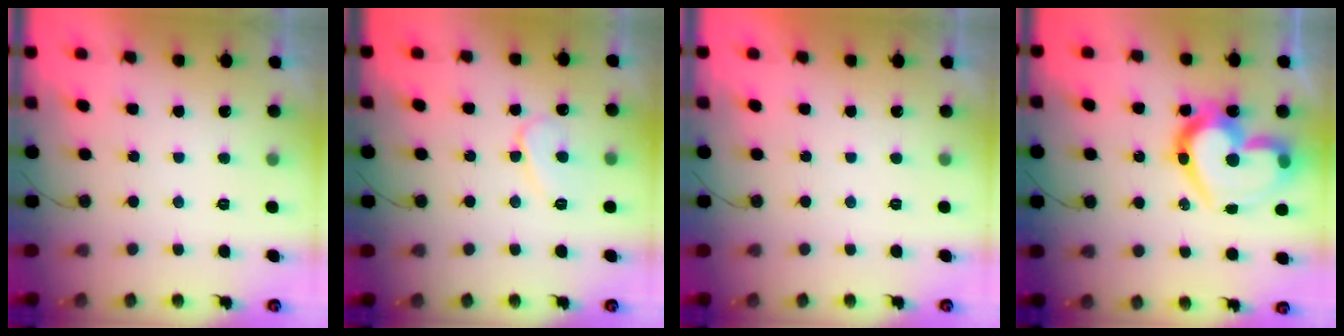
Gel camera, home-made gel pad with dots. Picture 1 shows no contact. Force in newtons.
{"total": 7.2, "press": 7.2, "slide": 0.7}
{"total": 1.7, "press": 1.7, "slide": 0.0}
{"total": 22.3, "press": 22.2, "slide": 1.7}